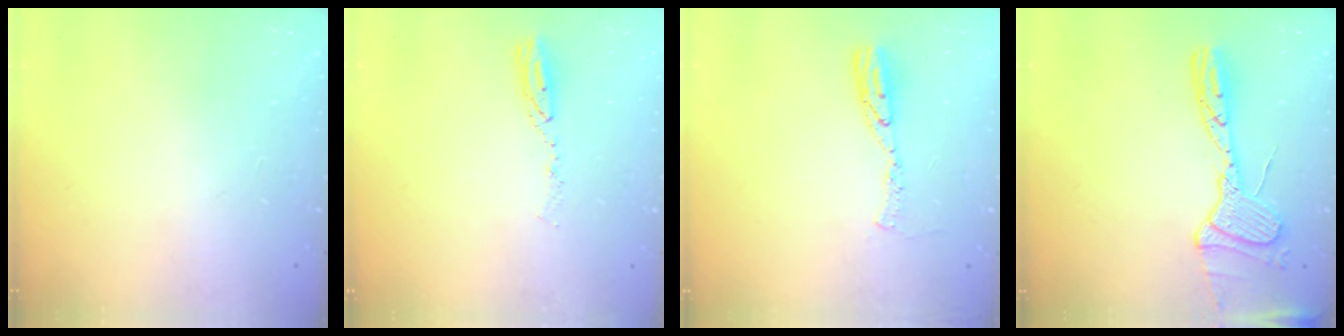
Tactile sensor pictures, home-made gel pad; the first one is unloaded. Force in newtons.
{"total": 5.4, "press": 5.3, "slide": 0.6}
{"total": 8.2, "press": 8.1, "slide": 0.7}
{"total": 15.7, "press": 15.6, "slide": 1.4}